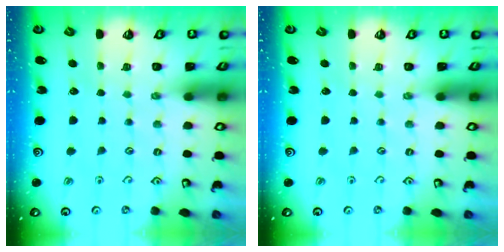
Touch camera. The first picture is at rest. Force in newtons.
{"total": 0.0}